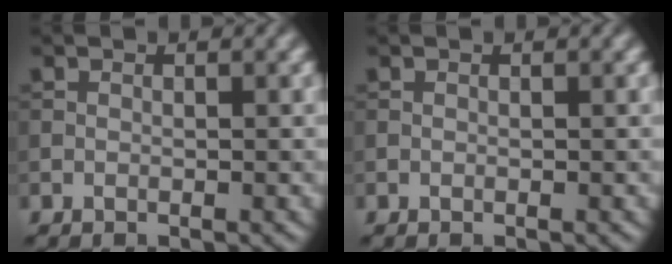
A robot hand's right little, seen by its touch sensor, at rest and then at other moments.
{"total": 0.0}